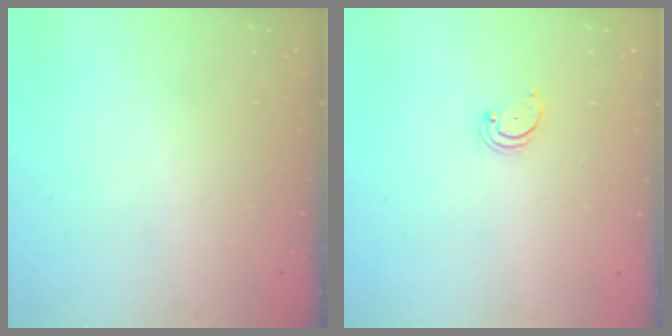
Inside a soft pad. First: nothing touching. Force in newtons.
{"total": 2.2, "press": 2.2, "slide": 0.2}